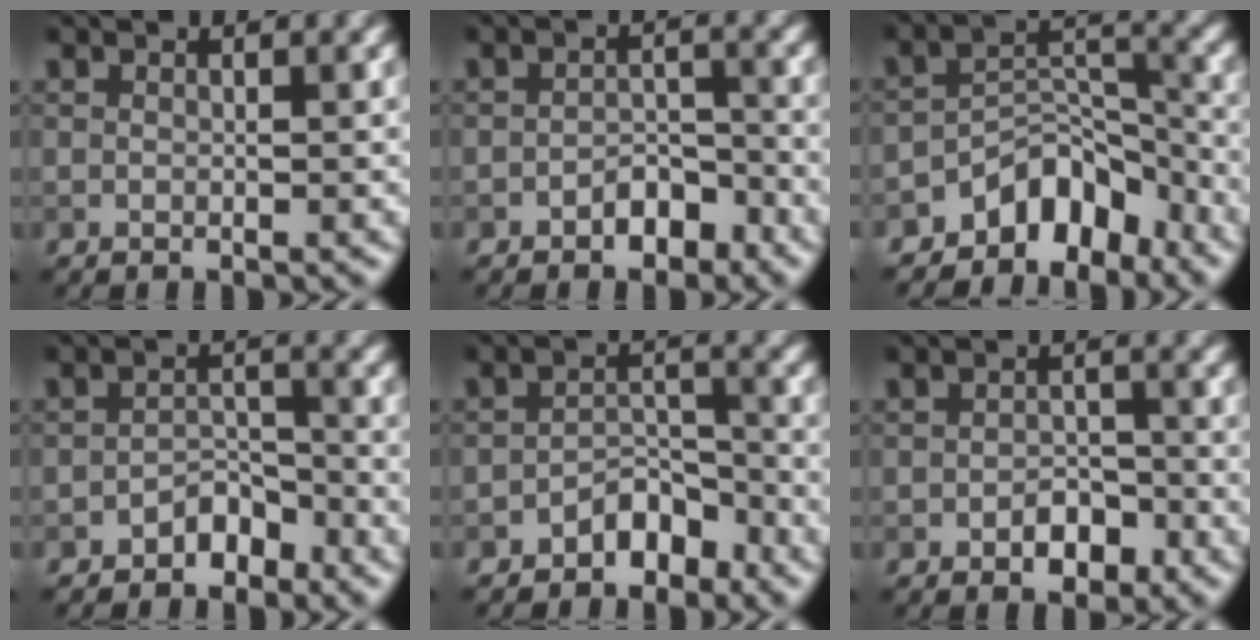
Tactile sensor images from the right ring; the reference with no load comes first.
{"total": 2.4, "force": [-1.6, 1.4, 1.2], "torque": [-0.015, 0.008, -0.027]}
{"total": 5.6, "force": [-4.3, 3.0, 2.1], "torque": [-0.010, 0.005, -0.075]}
{"total": 2.3, "force": [-1.8, 1.2, 0.8], "torque": [-0.005, 0.013, -0.031]}
{"total": 2.9, "force": [-2.2, 1.5, 1.2], "torque": [-0.011, 0.015, -0.038]}
{"total": 2.4, "force": [-1.3, 1.5, 1.4], "torque": [-0.016, 0.002, -0.021]}